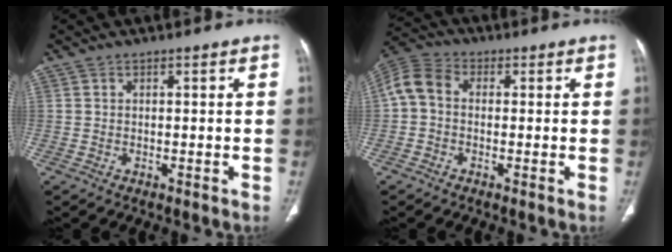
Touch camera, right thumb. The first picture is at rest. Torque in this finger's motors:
{"motor_torque": [0.24, 0.13, 0.52, -0.52, 0.19]}